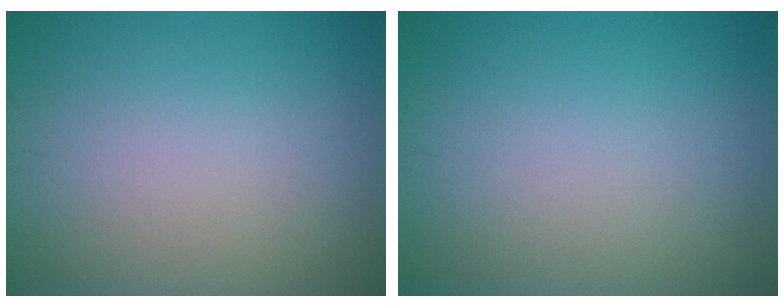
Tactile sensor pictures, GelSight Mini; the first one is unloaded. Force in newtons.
{"total": 0.0}